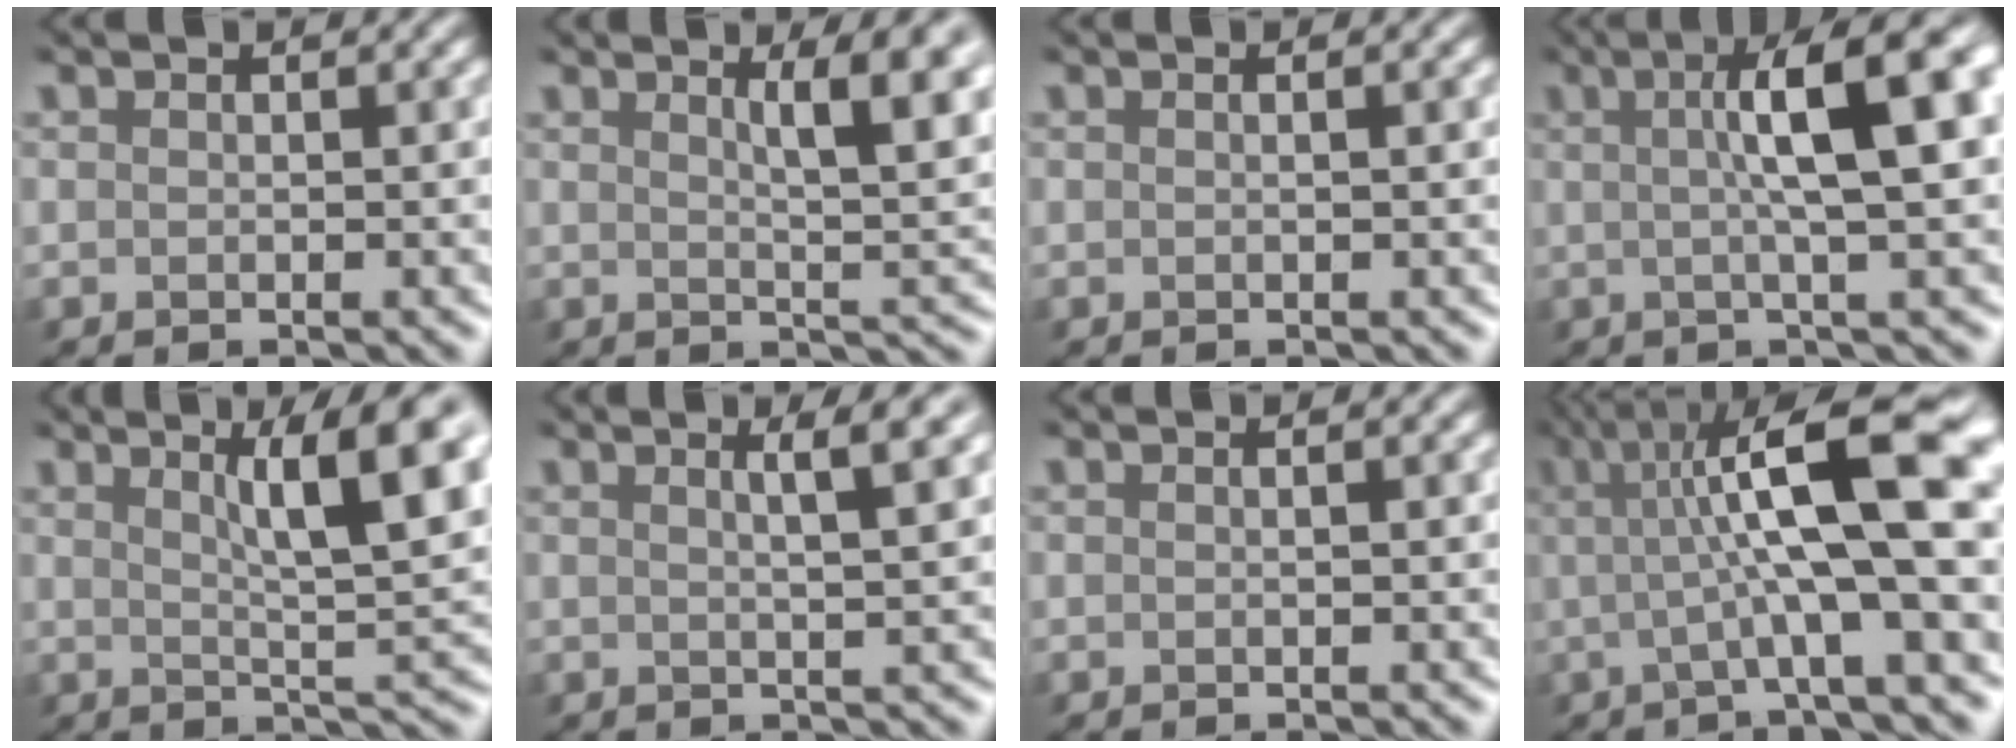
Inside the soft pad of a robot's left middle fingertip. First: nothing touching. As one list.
[{"total": 7.0, "force": [2.9, 1.9, 6.0], "torque": [-0.047, 0.010, 0.039]}, {"total": 1.3, "force": [0.4, 0.6, 1.1], "torque": [0.000, -0.004, -0.009]}, {"total": 9.8, "force": [1.9, 2.2, 9.4], "torque": [-0.100, 0.023, 0.023]}, {"total": 8.9, "force": [3.2, 1.7, 8.1], "torque": [-0.099, 0.006, 0.053]}, {"total": 4.2, "force": [1.8, 1.0, 3.7], "torque": [-0.032, 0.019, 0.007]}, {"total": 1.0, "force": [0.3, 0.5, 0.9], "torque": [-0.001, -0.005, -0.005]}, {"total": 12.5, "force": [2.0, 2.9, 12.0], "torque": [-0.167, 0.016, 0.030]}]